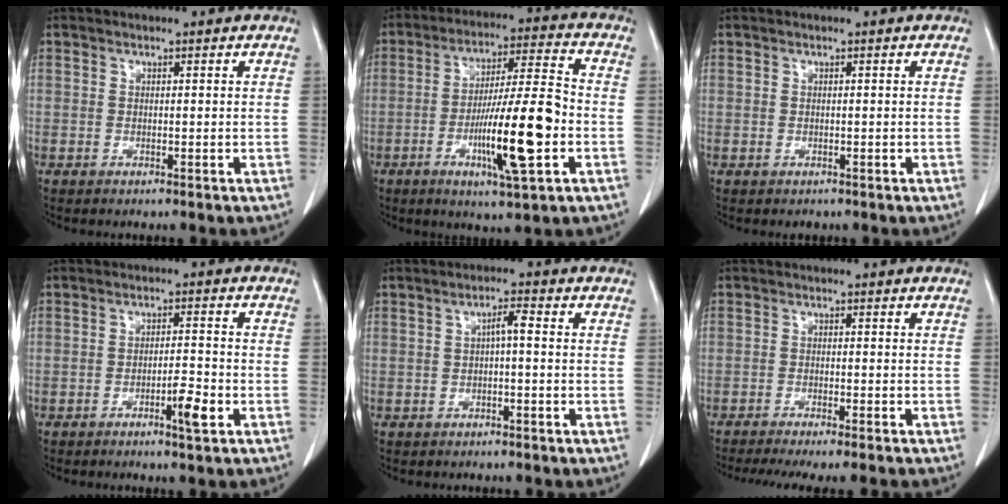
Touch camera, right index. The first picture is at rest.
{"total": 14.5, "force": [-4.1, 1.0, 13.9], "torque": [-0.240, -0.002, -0.068]}
{"total": 0.8, "force": [-0.3, 0.7, 0.0], "torque": [-0.001, 0.005, -0.005]}
{"total": 4.2, "force": [-2.1, 0.4, 3.6], "torque": [-0.056, 0.000, -0.034]}
{"total": 2.3, "force": [-0.1, 0.3, 2.3], "torque": [-0.039, 0.006, -0.001]}
{"total": 11.4, "force": [-9.8, 0.8, 5.7], "torque": [-0.070, -0.016, -0.135]}